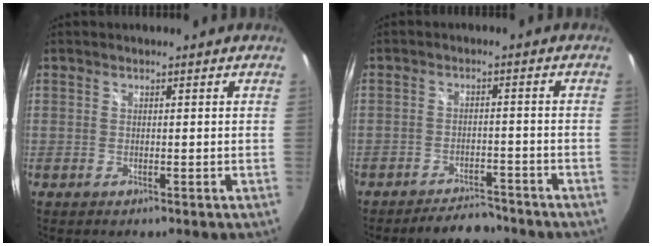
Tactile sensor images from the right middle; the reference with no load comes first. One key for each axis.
{"total": 6.4, "fx": -5.8, "fy": 2.1, "fz": 1.5, "tx": -0.041, "ty": 0.008, "tz": -0.079}